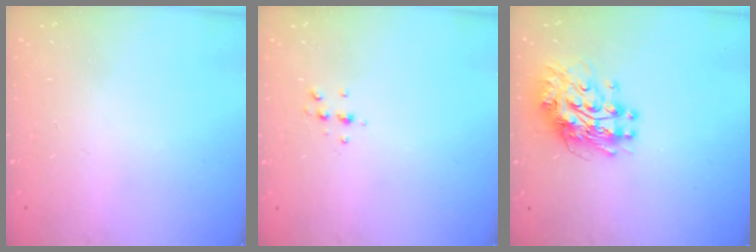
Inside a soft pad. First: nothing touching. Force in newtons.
{"total": 4.7, "press": 4.6, "slide": 1.0}
{"total": 11.2, "press": 11.2, "slide": 0.9}